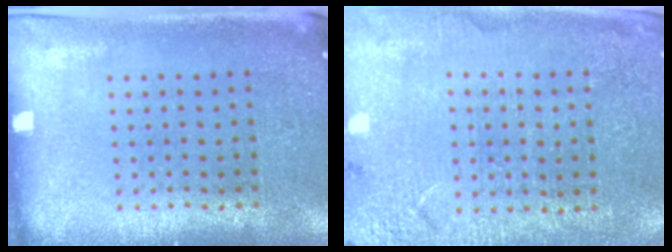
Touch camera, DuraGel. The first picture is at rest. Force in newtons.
{"total": 2.9, "press": 2.9, "slide": 0.3}